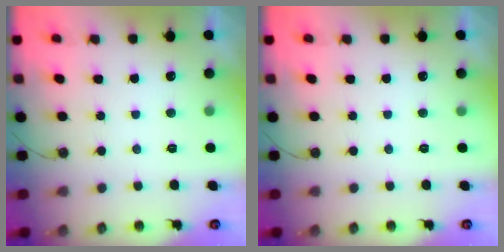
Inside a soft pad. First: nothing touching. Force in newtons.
{"total": 0.0}